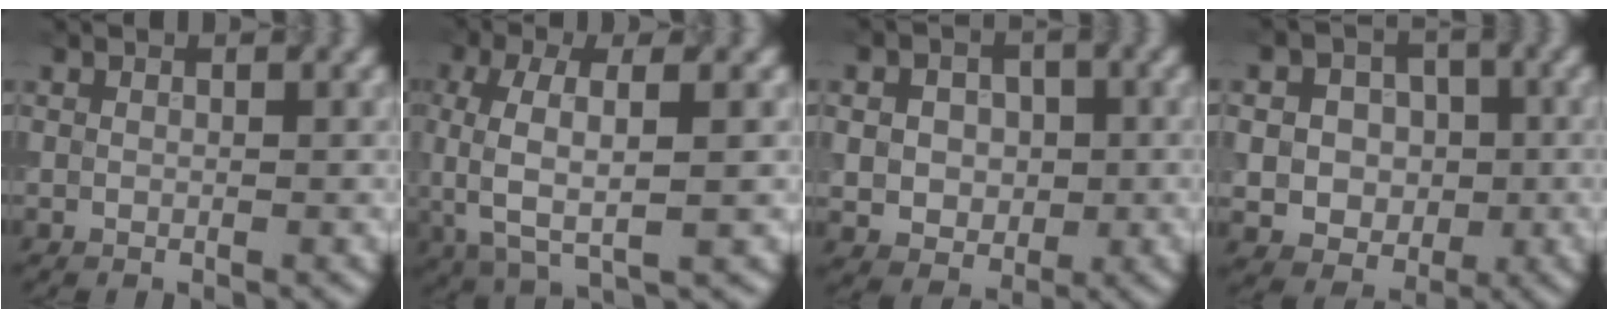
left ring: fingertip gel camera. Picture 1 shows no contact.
{"total": 5.8, "force": [0.0, 2.2, 5.4], "torque": [-0.112, 0.001, -0.002]}
{"total": 5.3, "force": [0.3, 4.4, 2.9], "torque": [-0.046, 0.013, -0.010]}
{"total": 6.1, "force": [0.0, 5.4, 2.9], "torque": [-0.036, 0.018, -0.021]}